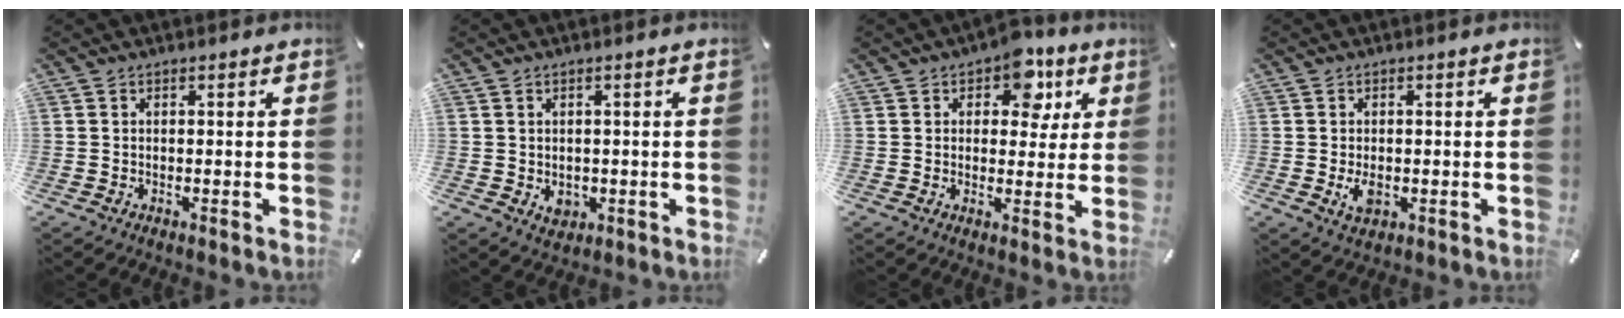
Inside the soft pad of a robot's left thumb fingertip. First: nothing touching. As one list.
[{"total": 3.1, "force": [-0.4, 2.8, 1.3], "torque": [-0.005, -0.002, -0.007]}, {"total": 9.7, "force": [4.5, 6.6, 5.5], "torque": [-0.062, -0.015, 0.074]}, {"total": 3.4, "force": [-0.5, 2.2, 2.5], "torque": [-0.051, -0.006, -0.011]}]